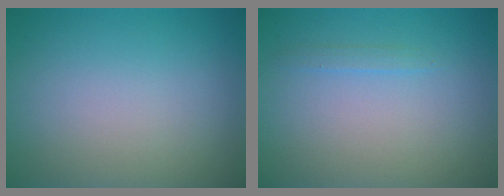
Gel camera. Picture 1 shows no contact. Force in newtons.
{"total": 0.7, "press": 0.7, "slide": 0.1}